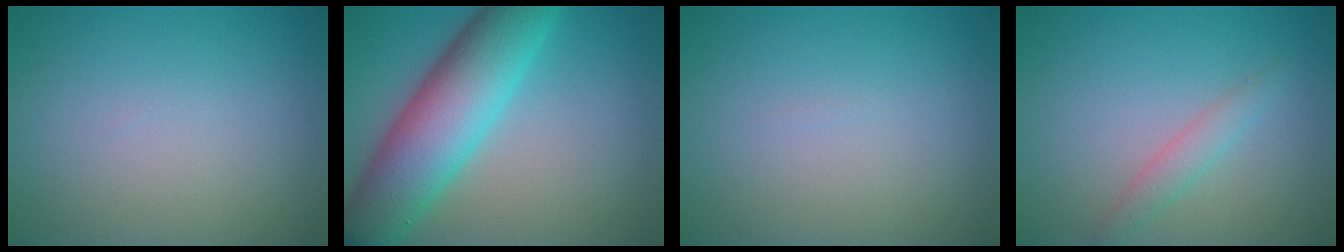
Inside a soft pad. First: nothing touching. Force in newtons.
{"total": 9.9, "press": 9.9, "slide": 0.0}
{"total": 0.0}
{"total": 1.6, "press": 1.6, "slide": 0.2}